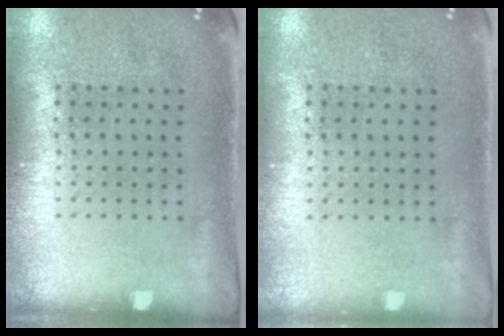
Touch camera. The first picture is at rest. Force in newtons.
{"total": 0.0}